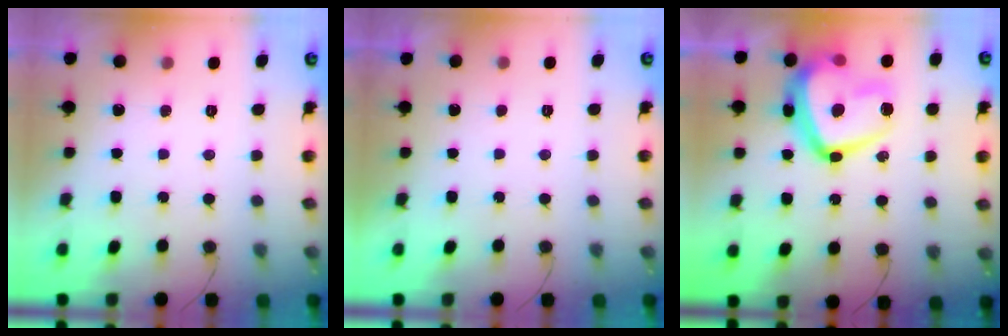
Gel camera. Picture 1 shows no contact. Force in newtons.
{"total": 2.3, "press": 2.2, "slide": 0.4}
{"total": 20.5, "press": 20.4, "slide": 1.7}